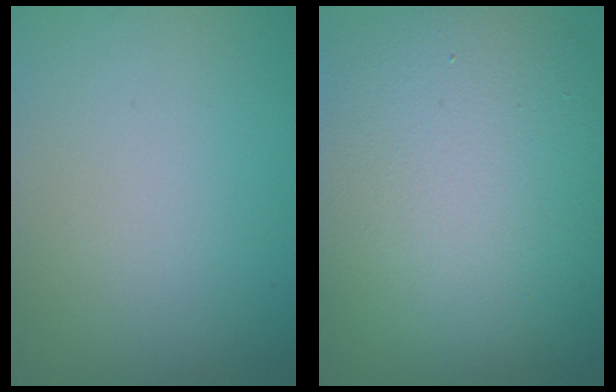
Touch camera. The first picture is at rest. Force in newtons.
{"total": 13.0, "press": 13.0, "slide": 1.0}